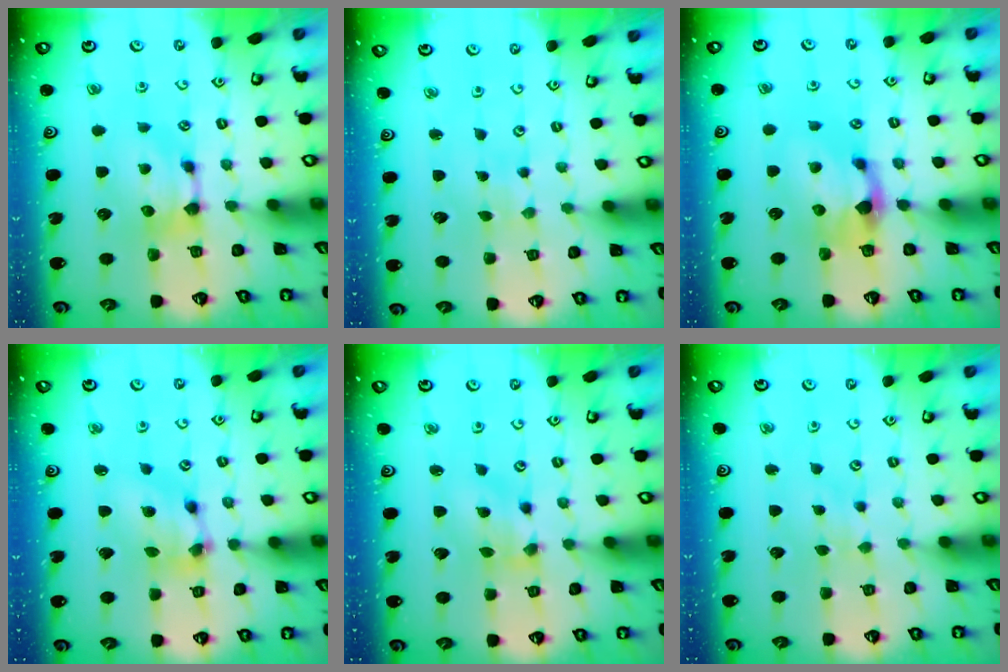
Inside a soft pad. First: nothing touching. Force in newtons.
{"total": 5.6, "press": 5.6, "slide": 0.3}
{"total": 1.9, "press": 1.4, "slide": 1.2}
{"total": 6.0, "press": 5.6, "slide": 2.1}
{"total": 1.3, "press": 0.6, "slide": 1.1}
{"total": 1.8, "press": 1.8, "slide": 0.1}